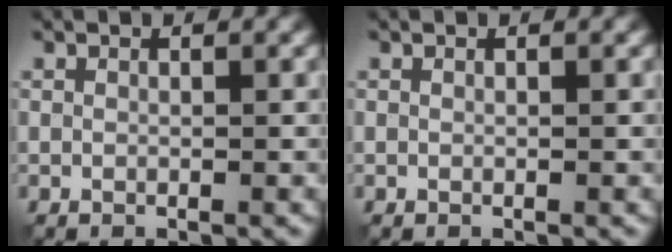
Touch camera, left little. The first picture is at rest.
{"total": 0.0}